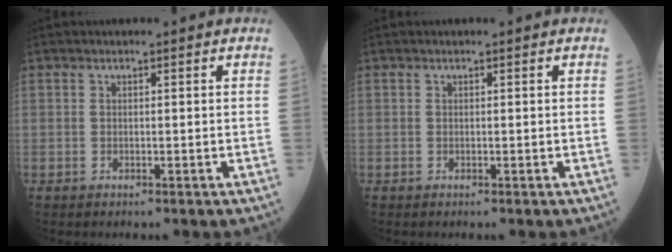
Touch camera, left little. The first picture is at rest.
{"total": 0.0}